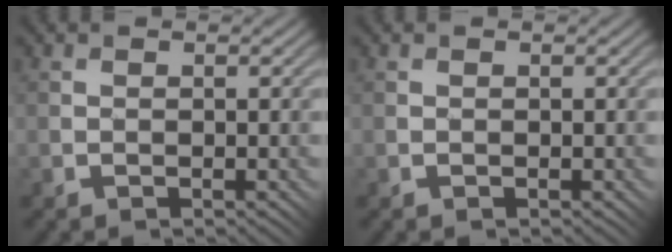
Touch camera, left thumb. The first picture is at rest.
{"total": 0.0}